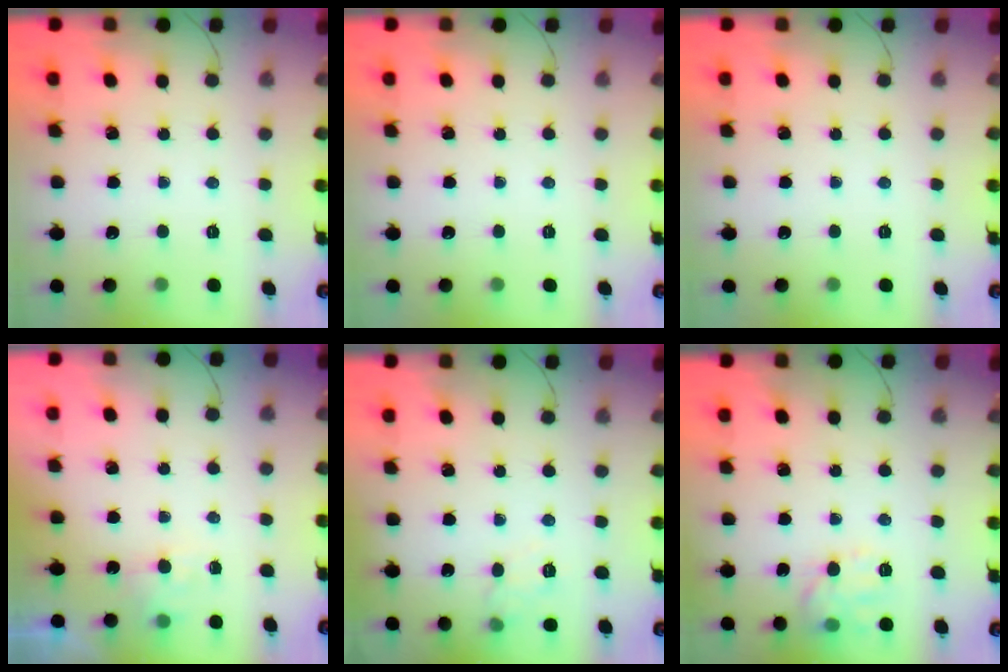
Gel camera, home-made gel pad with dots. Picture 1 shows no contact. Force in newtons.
{"total": 0.0}
{"total": 0.0}
{"total": 2.6, "press": 2.4, "slide": 1.1}
{"total": 8.6, "press": 8.4, "slide": 1.7}
{"total": 11.1, "press": 11.1, "slide": 0.4}